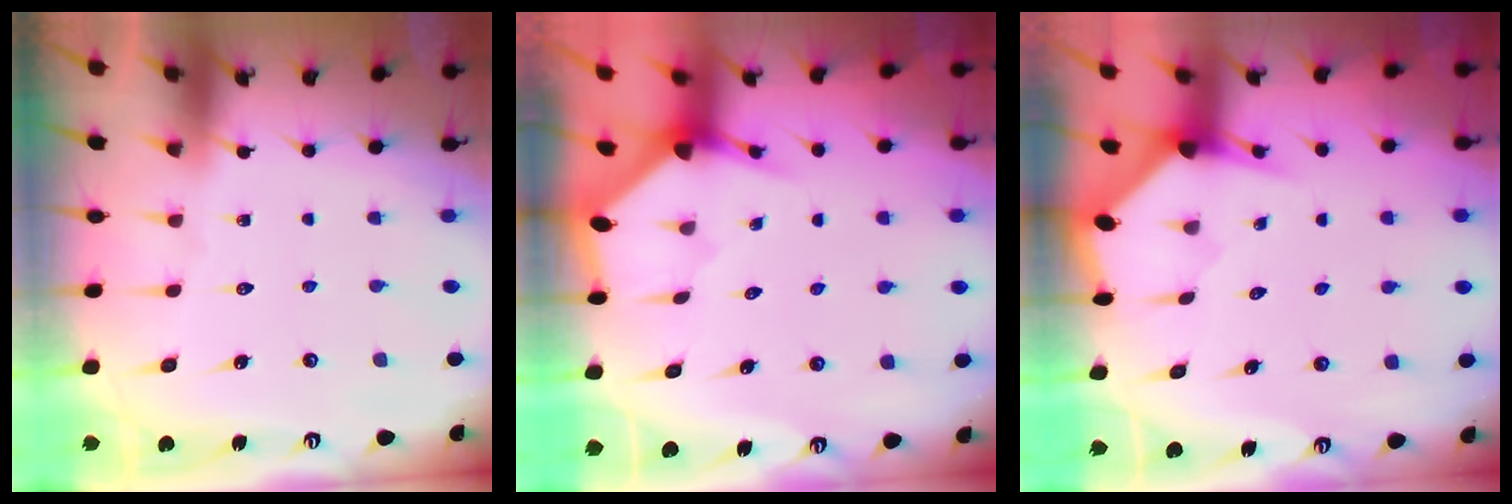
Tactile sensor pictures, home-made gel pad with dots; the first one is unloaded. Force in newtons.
{"total": 3.2, "press": 3.2, "slide": 0.3}
{"total": 3.0, "press": 3.0, "slide": 0.1}